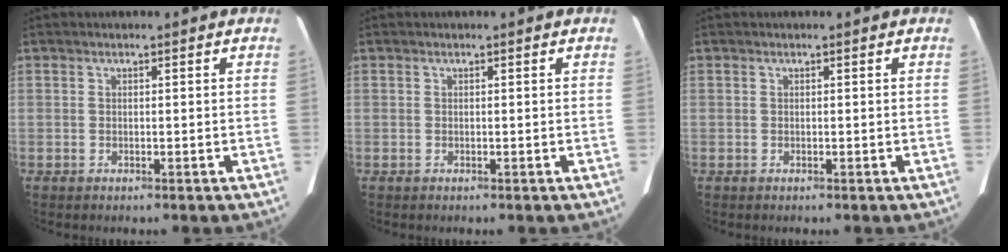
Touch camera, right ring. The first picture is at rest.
{"total": 0.0}
{"total": 0.0}